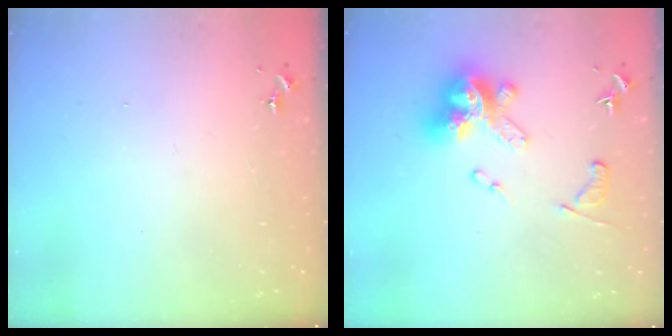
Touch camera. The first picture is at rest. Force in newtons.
{"total": 17.4, "press": 17.4, "slide": 1.6}